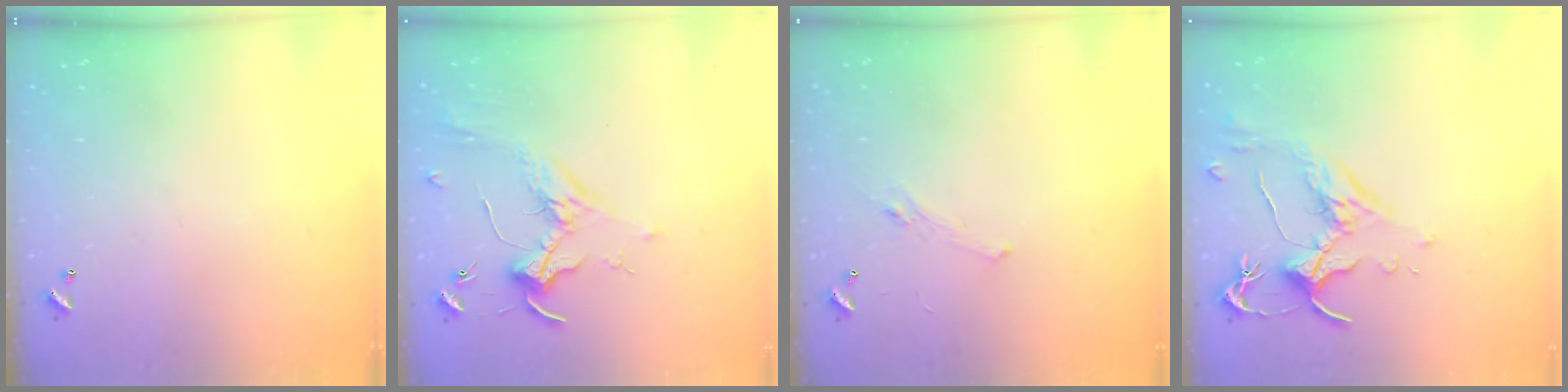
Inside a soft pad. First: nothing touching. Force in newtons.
{"total": 1.7, "press": 1.5, "slide": 0.7}
{"total": 1.2, "press": 0.8, "slide": 0.9}
{"total": 1.6, "press": 1.4, "slide": 0.7}